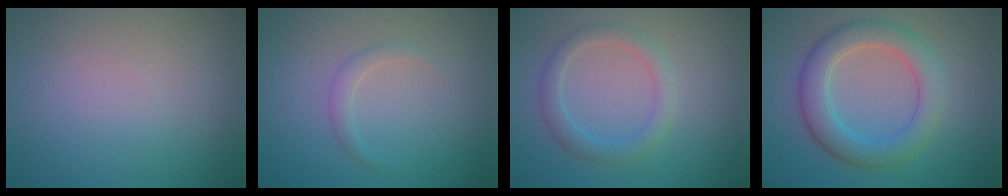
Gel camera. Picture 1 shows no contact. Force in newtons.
{"total": 1.1, "press": 1.1, "slide": 0.1}
{"total": 2.5, "press": 2.5, "slide": 0.0}
{"total": 5.2, "press": 5.2, "slide": 0.2}